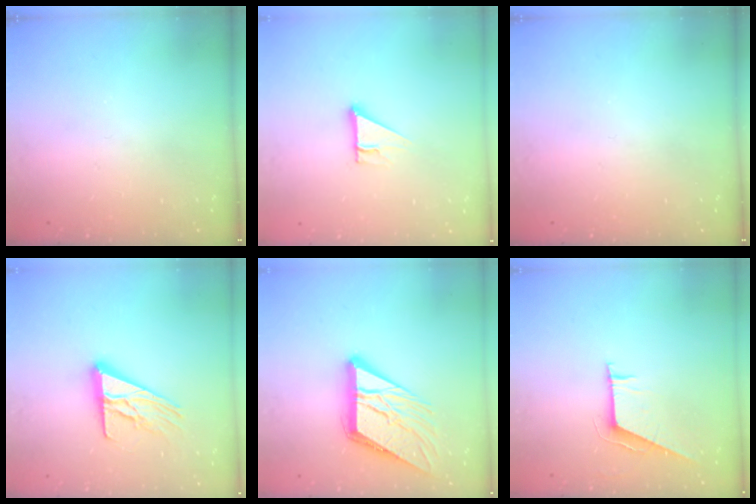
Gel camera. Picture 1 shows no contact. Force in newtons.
{"total": 3.7, "press": 3.7, "slide": 0.2}
{"total": 0.0}
{"total": 13.9, "press": 13.9, "slide": 1.1}
{"total": 16.2, "press": 16.1, "slide": 1.8}
{"total": 6.3, "press": 6.3, "slide": 0.7}